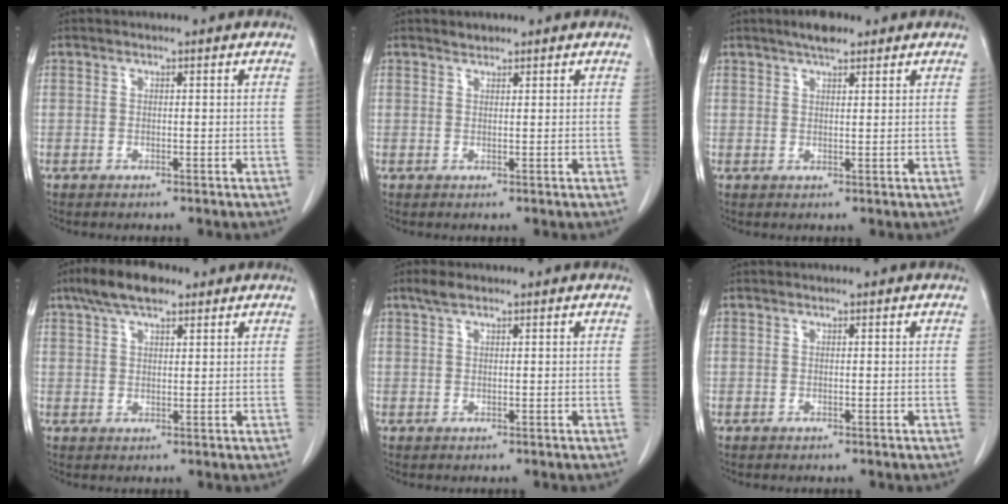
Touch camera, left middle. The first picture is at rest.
{"total": 0.9, "force": [0.9, 0.3, 0.1], "torque": [-0.007, 0.000, 0.016]}
{"total": 3.7, "force": [2.8, 1.1, 2.2], "torque": [-0.041, 0.007, 0.045]}
{"total": 6.7, "force": [4.6, 2.4, 4.2], "torque": [-0.082, 0.021, 0.081]}
{"total": 1.8, "force": [1.3, 0.6, 1.1], "torque": [-0.027, 0.012, 0.026]}
{"total": 0.0}